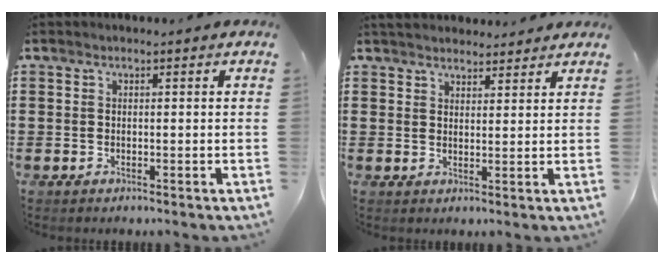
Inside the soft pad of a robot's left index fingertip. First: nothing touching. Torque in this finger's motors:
{"motor_torque": [1.58, -0.56, 0.17, 0.04]}